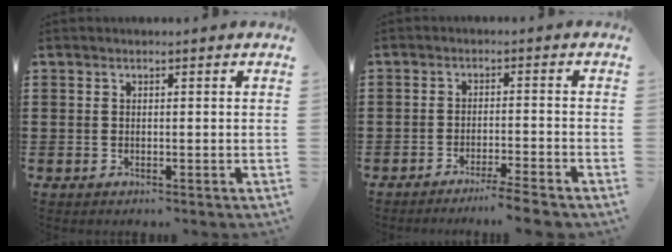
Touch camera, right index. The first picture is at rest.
{"total": 3.5, "force": [-3.3, -0.5, 1.3], "torque": [-0.022, -0.005, -0.065]}